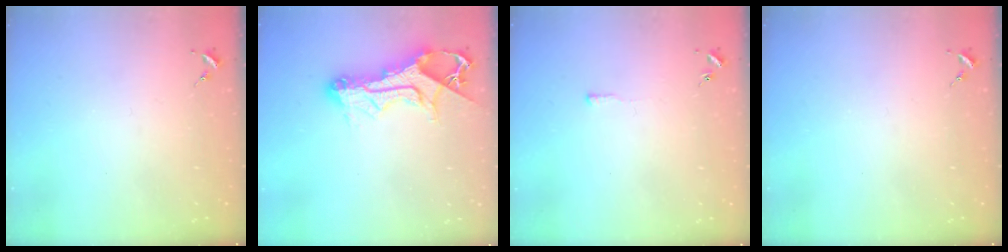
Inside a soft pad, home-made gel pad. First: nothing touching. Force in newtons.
{"total": 13.9, "press": 13.9, "slide": 1.4}
{"total": 2.9, "press": 2.9, "slide": 0.5}
{"total": 0.0}